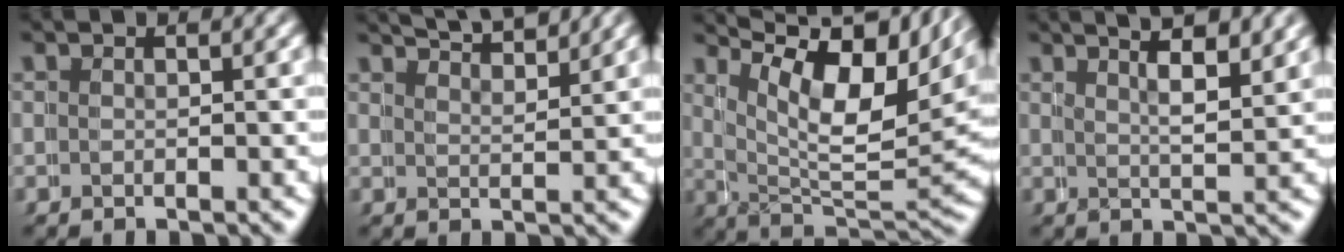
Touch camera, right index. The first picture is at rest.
{"total": 5.2, "force": [4.9, 0.7, 1.4], "torque": [-0.028, 0.004, 0.077]}
{"total": 15.4, "force": [8.5, 7.0, 10.7], "torque": [-0.165, 0.028, 0.112]}
{"total": 4.7, "force": [3.5, 1.3, 3.0], "torque": [-0.040, 0.009, 0.047]}